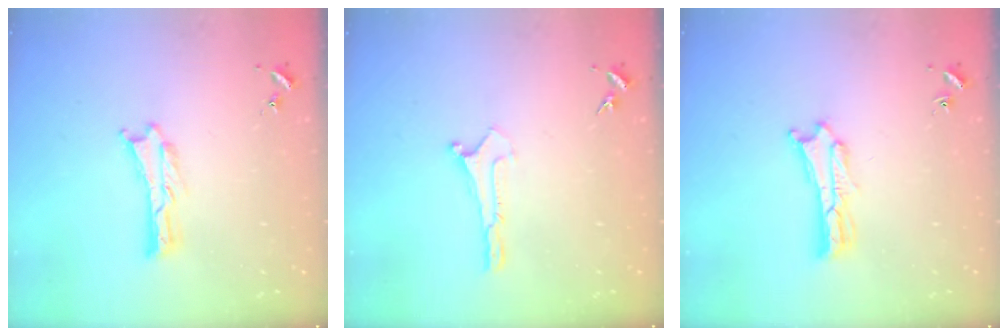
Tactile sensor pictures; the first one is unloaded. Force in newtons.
{"total": 0.0}
{"total": 1.8, "press": 1.8, "slide": 0.3}